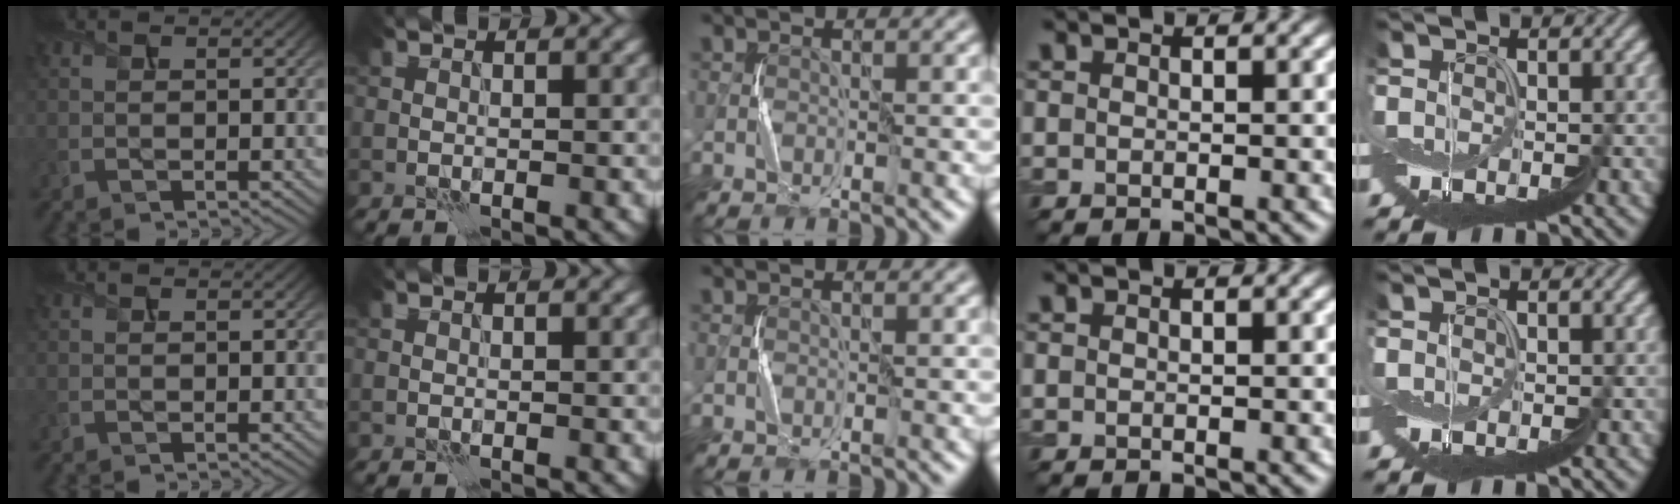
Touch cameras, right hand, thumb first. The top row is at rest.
{}